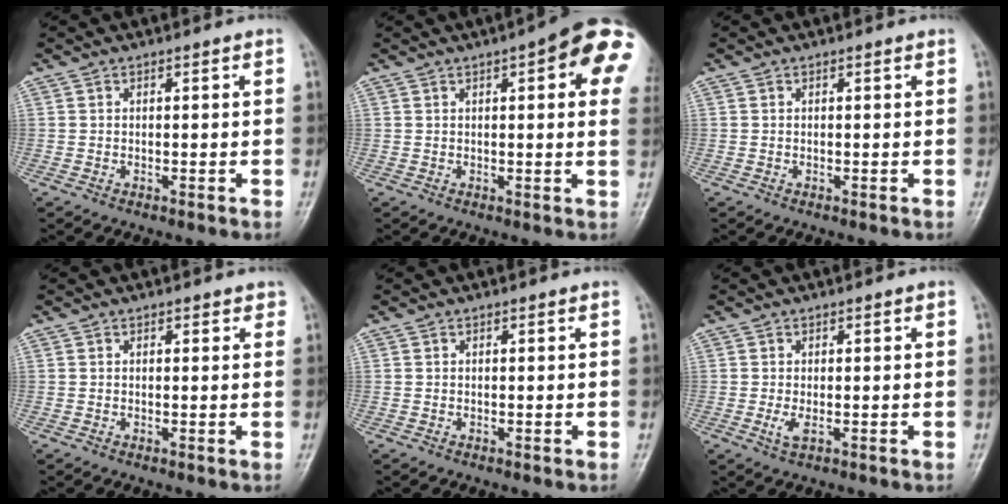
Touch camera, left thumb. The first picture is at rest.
{"total": 14.5, "force": [4.6, 4.1, 13.1], "torque": [-0.142, -0.001, 0.042]}
{"total": 0.0}
{"total": 1.2, "force": [0.8, 0.8, 0.5], "torque": [0.005, -0.003, 0.005]}
{"total": 0.0}
{"total": 2.5, "force": [-0.4, 1.0, 2.3], "torque": [-0.051, -0.001, -0.006]}